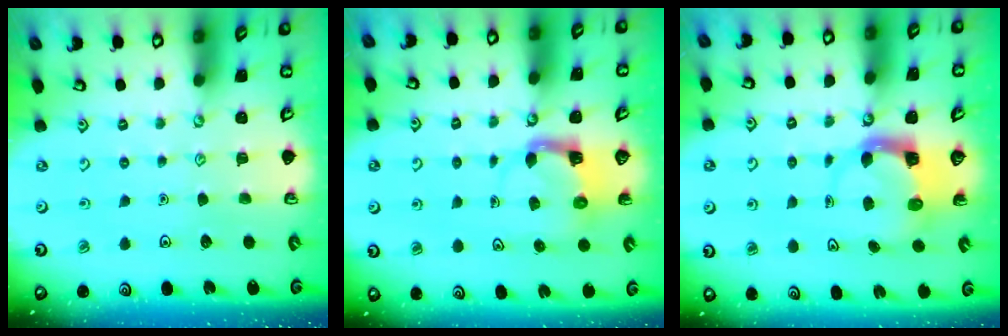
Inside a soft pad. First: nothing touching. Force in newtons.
{"total": 3.9, "press": 3.9, "slide": 0.6}
{"total": 3.7, "press": 3.6, "slide": 0.5}